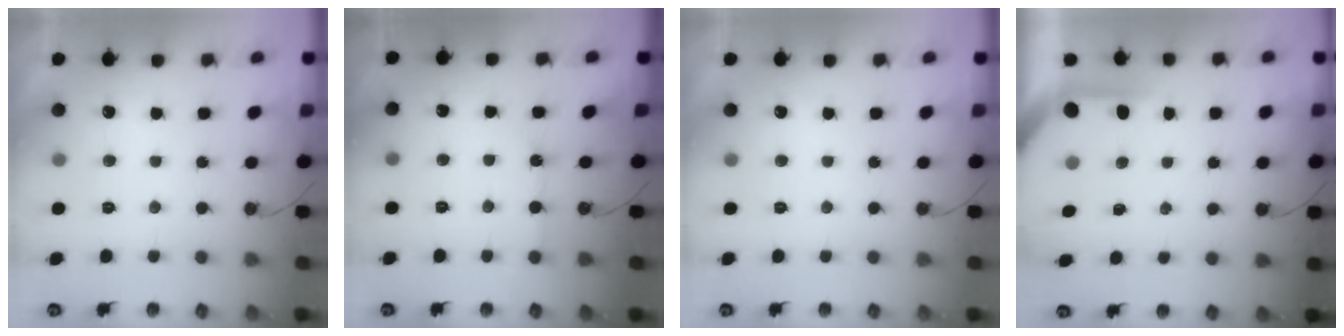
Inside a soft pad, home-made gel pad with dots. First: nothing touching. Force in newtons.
{"total": 2.0, "press": 1.9, "slide": 0.3}
{"total": 0.0}
{"total": 3.8, "press": 3.8, "slide": 0.2}